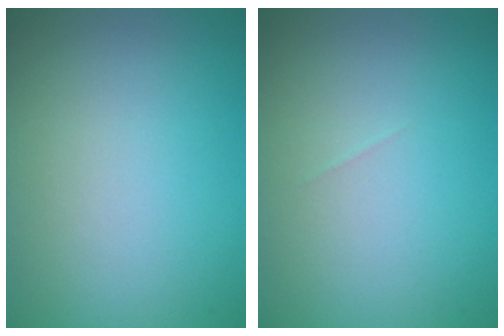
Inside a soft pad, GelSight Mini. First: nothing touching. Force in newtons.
{"total": 0.0}